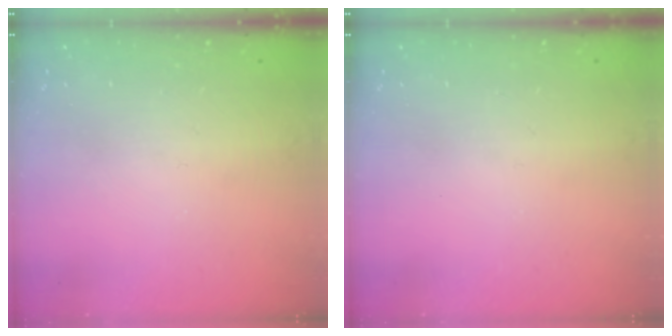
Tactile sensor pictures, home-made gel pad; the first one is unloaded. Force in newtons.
{"total": 0.0}